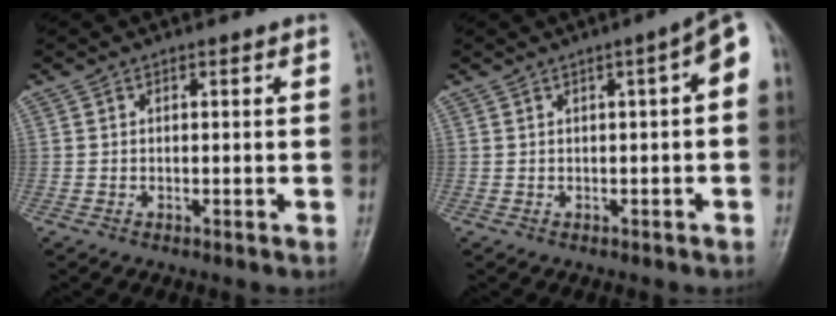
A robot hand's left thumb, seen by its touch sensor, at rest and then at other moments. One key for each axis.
{"total": 5.3, "fx": 0.3, "fy": 1.3, "fz": 5.1, "tx": -0.061, "ty": 0.021, "tz": -0.004}